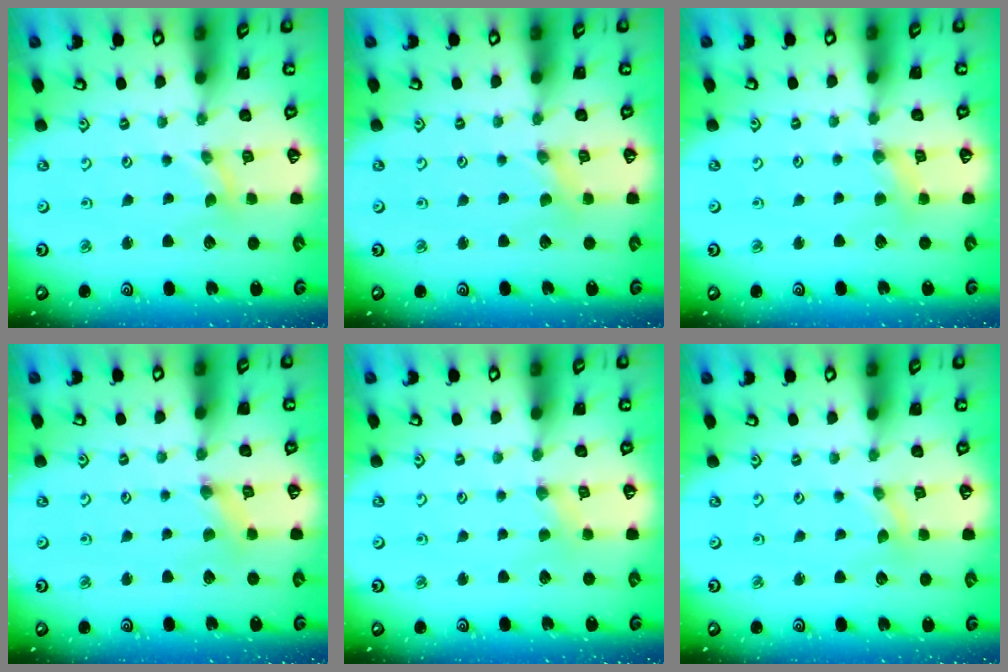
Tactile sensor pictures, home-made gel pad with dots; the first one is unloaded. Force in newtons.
{"total": 0.6, "press": 0.6, "slide": 0.2}
{"total": 2.6, "press": 2.5, "slide": 0.4}
{"total": 1.0, "press": 1.0, "slide": 0.3}
{"total": 1.4, "press": 1.4, "slide": 0.3}
{"total": 0.0}